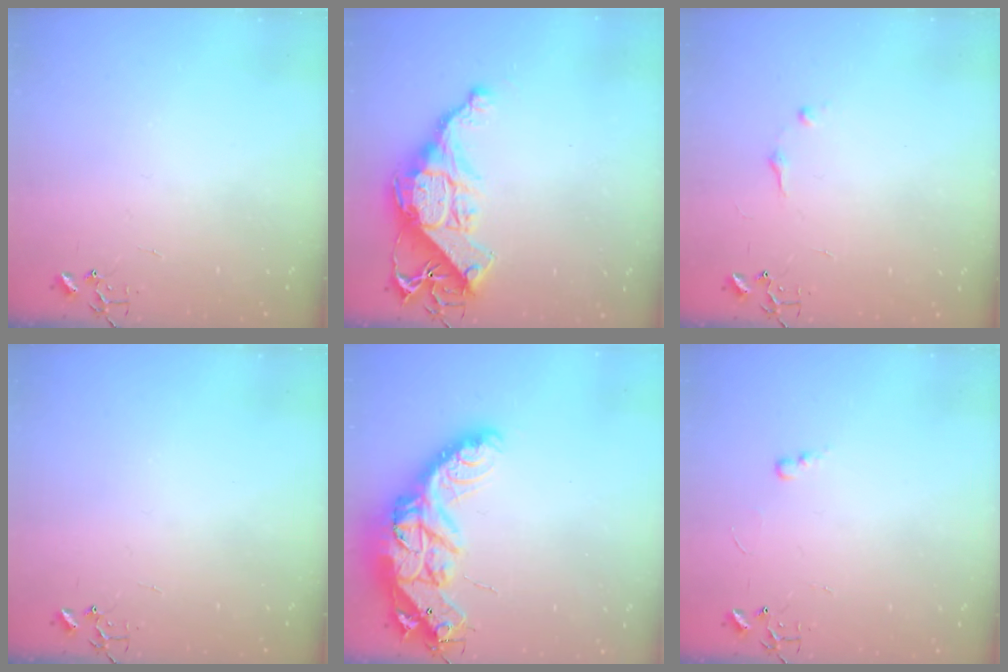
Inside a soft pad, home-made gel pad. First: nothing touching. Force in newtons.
{"total": 15.3, "press": 15.3, "slide": 1.4}
{"total": 6.5, "press": 6.5, "slide": 0.8}
{"total": 0.0}
{"total": 26.8, "press": 26.7, "slide": 2.0}
{"total": 4.8, "press": 4.7, "slide": 0.6}